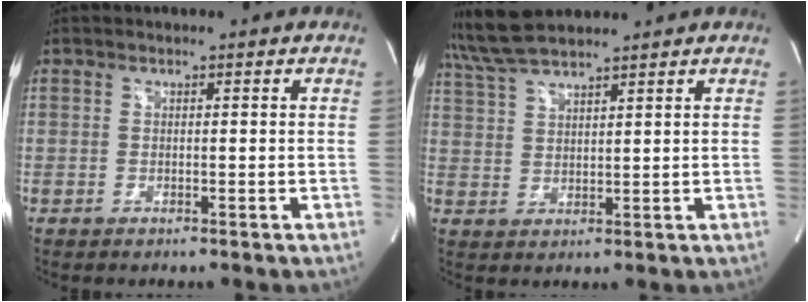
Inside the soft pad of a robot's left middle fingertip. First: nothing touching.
{"total": 7.8, "force": [7.1, 0.5, 3.1], "torque": [-0.076, 0.031, 0.140]}